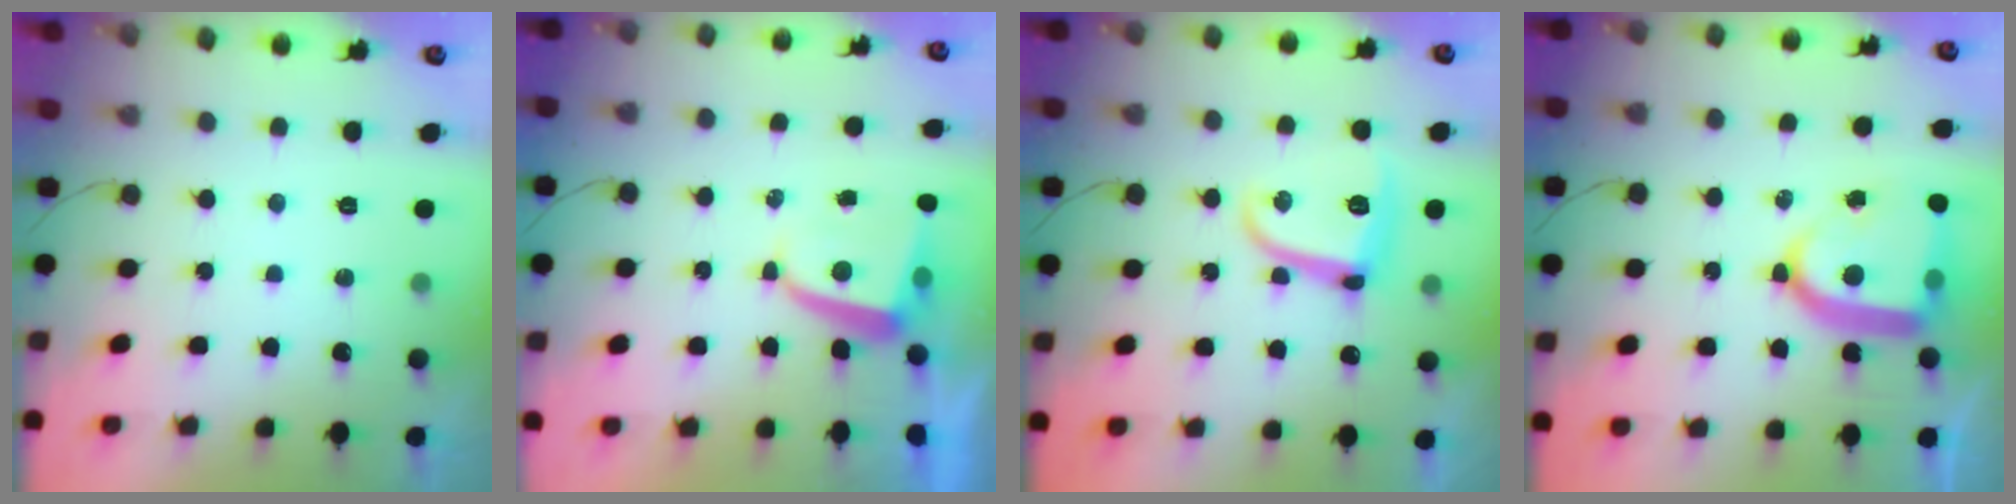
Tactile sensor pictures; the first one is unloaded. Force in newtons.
{"total": 4.2, "press": 4.2, "slide": 0.5}
{"total": 10.6, "press": 10.5, "slide": 0.9}
{"total": 17.1, "press": 17.0, "slide": 1.6}